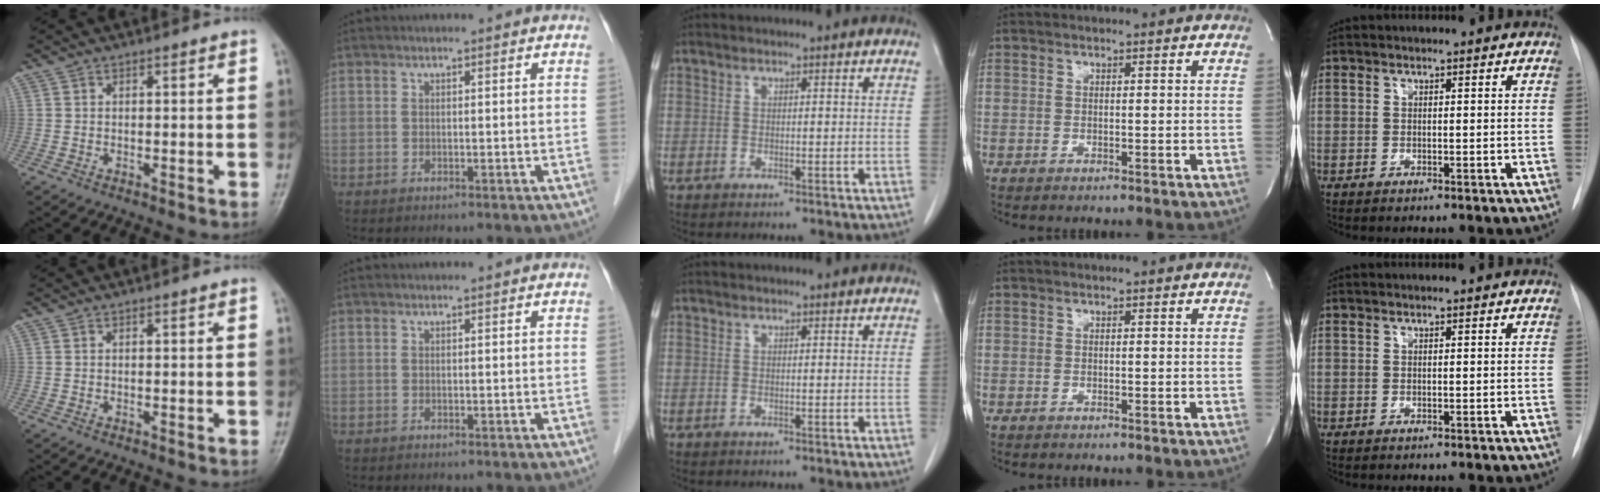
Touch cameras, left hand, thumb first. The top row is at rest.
{}